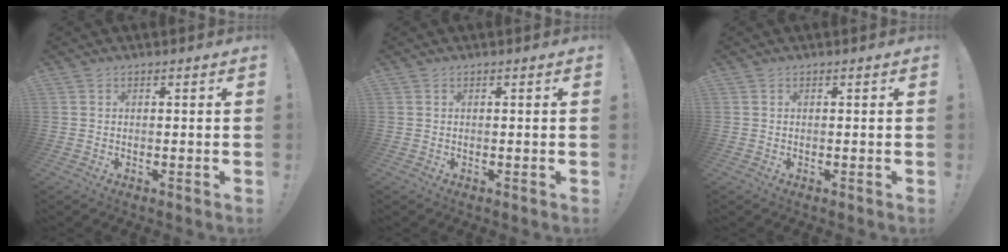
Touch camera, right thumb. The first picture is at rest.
{"total": 0.0}
{"total": 0.0}